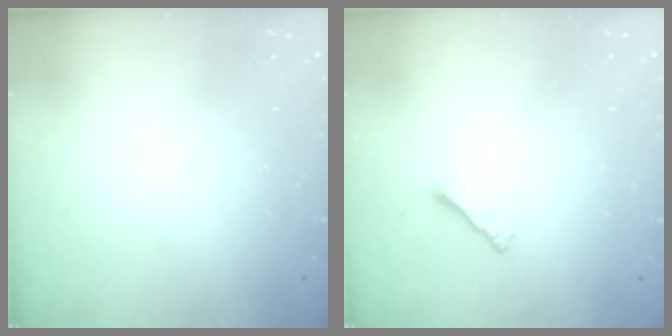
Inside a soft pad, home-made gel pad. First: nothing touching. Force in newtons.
{"total": 2.2, "press": 2.1, "slide": 0.6}